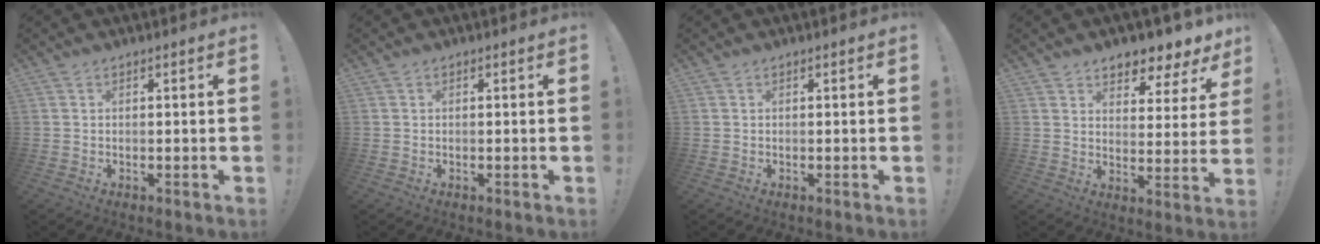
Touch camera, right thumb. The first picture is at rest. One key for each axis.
{"total": 0.0}
{"total": 0.0}
{"total": 6.6, "fx": 5.8, "fy": 2.6, "fz": 1.8, "tx": -0.022, "ty": -0.057, "tz": 0.105}